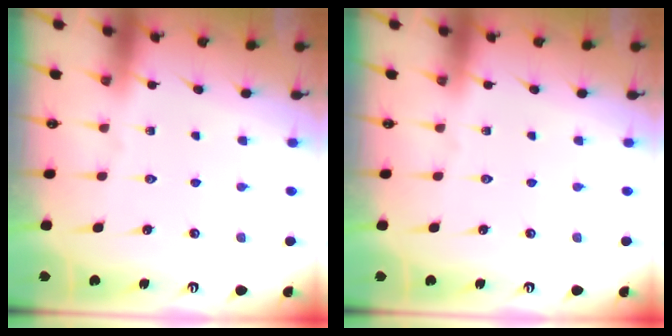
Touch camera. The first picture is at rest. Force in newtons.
{"total": 0.0}